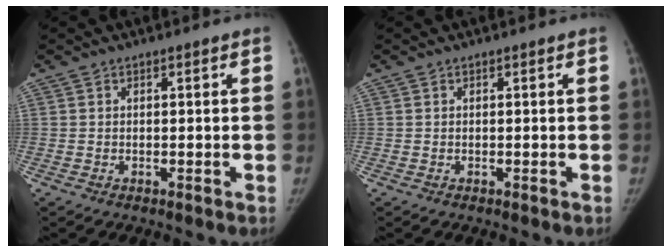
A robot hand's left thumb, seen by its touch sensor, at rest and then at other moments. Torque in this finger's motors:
{"motor_torque": [0.00, 0.00, 0.19, -0.17, 0.00]}